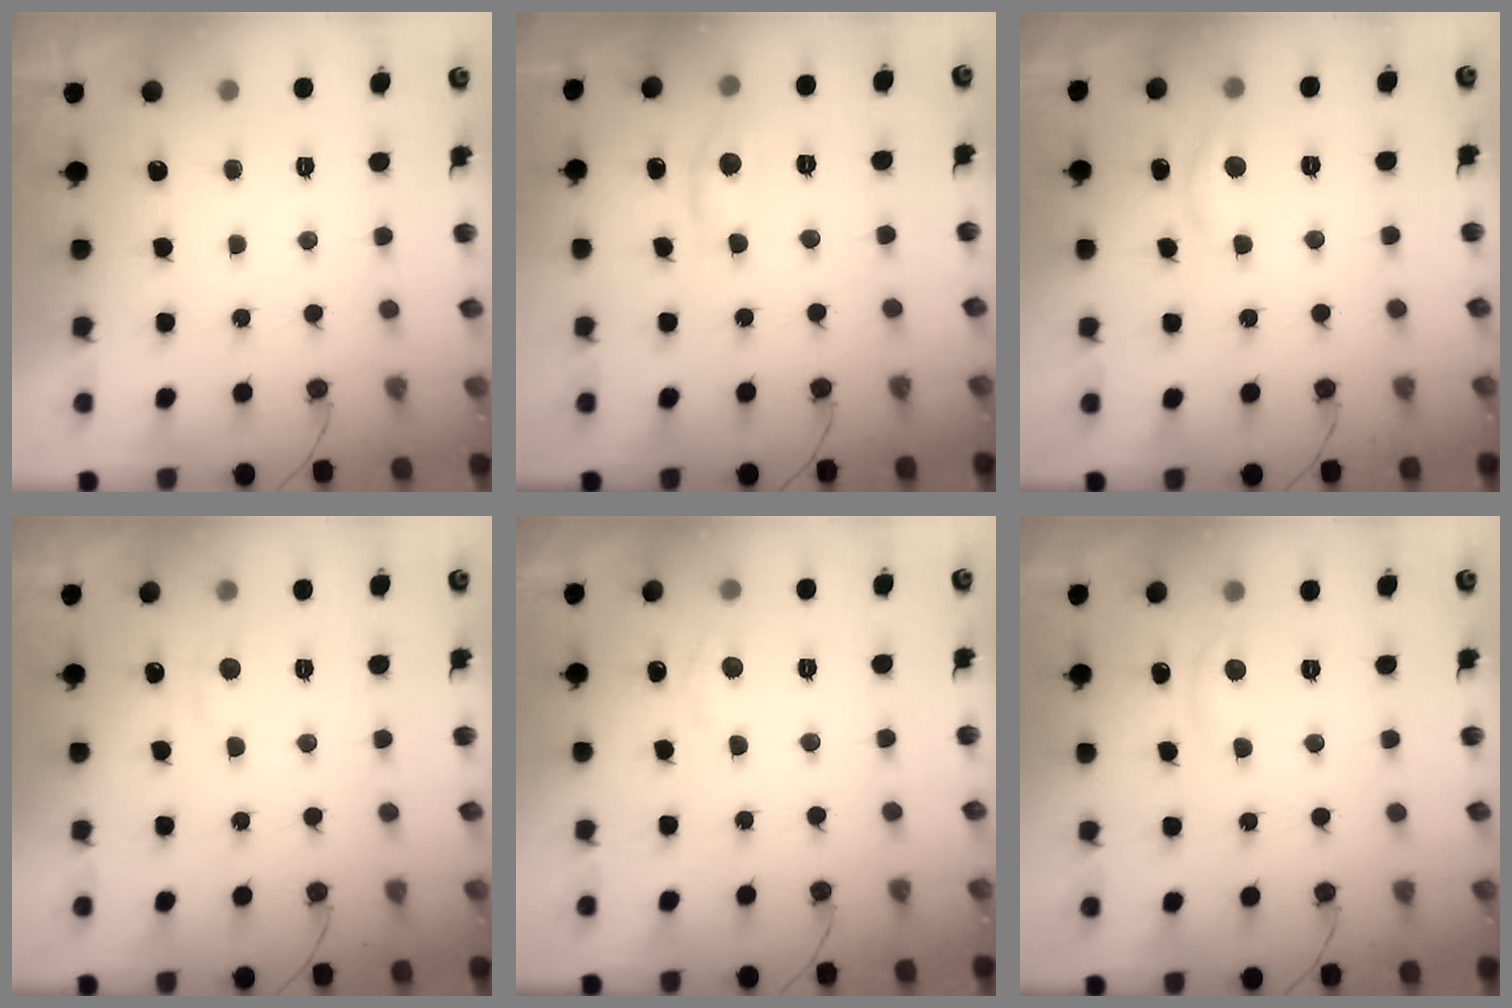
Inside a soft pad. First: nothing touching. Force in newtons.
{"total": 6.0, "press": 6.0, "slide": 0.4}
{"total": 4.7, "press": 4.6, "slide": 0.4}
{"total": 5.6, "press": 5.6, "slide": 0.8}
{"total": 4.6, "press": 4.6, "slide": 0.5}
{"total": 3.1, "press": 3.1, "slide": 0.2}